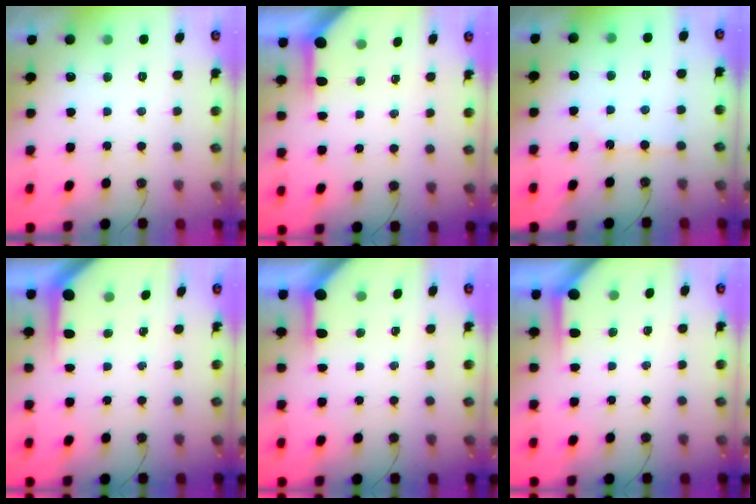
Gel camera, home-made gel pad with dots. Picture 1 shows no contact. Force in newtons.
{"total": 4.0, "press": 3.9, "slide": 0.4}
{"total": 2.9, "press": 2.8, "slide": 0.4}
{"total": 4.9, "press": 4.9, "slide": 0.2}
{"total": 4.0, "press": 3.9, "slide": 0.4}
{"total": 3.3, "press": 3.3, "slide": 0.4}